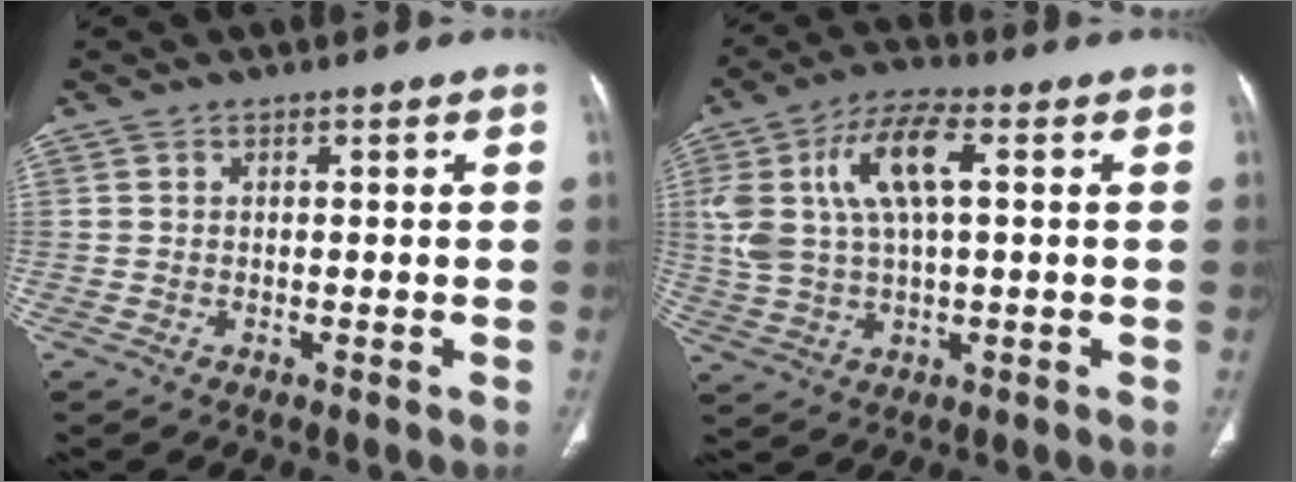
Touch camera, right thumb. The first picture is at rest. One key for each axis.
{"total": 13.4, "fx": 3.4, "fy": 5.7, "fz": 11.7, "tx": -0.244, "ty": 0.020, "tz": 0.065}